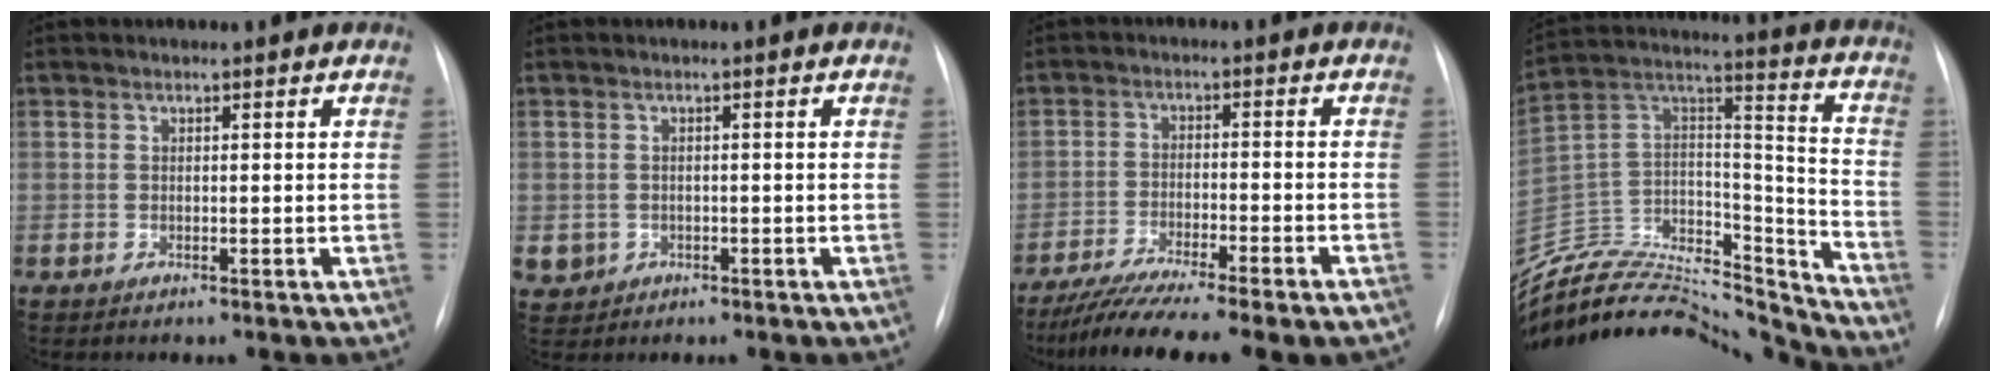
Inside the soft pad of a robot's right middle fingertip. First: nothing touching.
{"total": 3.0, "force": [-0.9, 2.8, 0.5], "torque": [-0.010, 0.003, -0.006]}
{"total": 15.8, "force": [-13.2, 1.4, 8.6], "torque": [-0.128, -0.023, -0.201]}
{"total": 29.2, "force": [-27.8, 5.2, 7.3], "torque": [-0.148, 0.019, -0.440]}